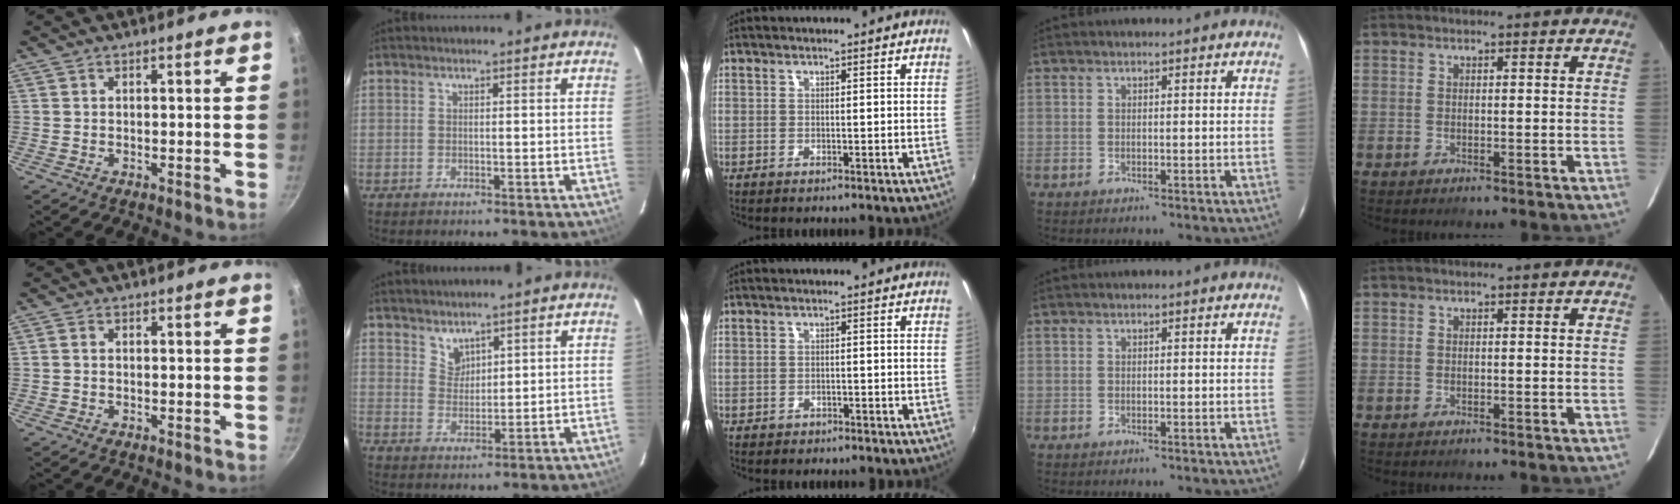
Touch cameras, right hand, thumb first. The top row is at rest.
{"thumb": {"total": 0.9, "force": [-0.1, 0.6, 0.6], "torque": [-0.011, 0.004, -0.003]}, "index": {"total": 3.4, "force": [2.9, 1.7, 0.5], "torque": [-0.003, 0.004, 0.056]}, "middle": {"total": 1.6, "force": [-1.2, 1.0, 0.4], "torque": [-0.010, -0.003, -0.017]}}